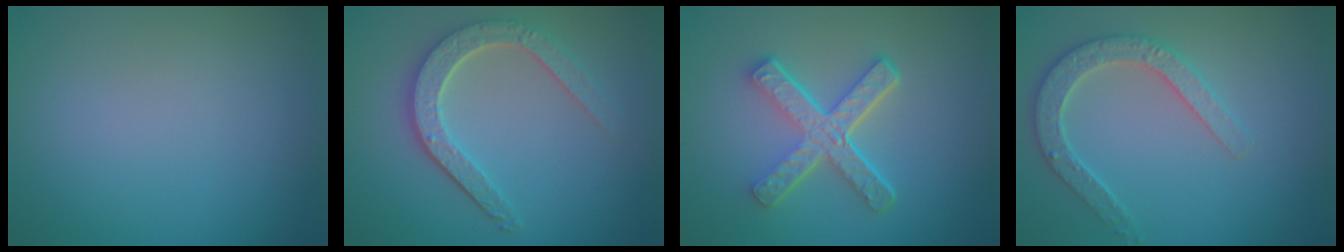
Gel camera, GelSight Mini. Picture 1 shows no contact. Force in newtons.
{"total": 4.7, "press": 3.7, "slide": 2.9}
{"total": 5.4, "press": 3.8, "slide": 3.8}
{"total": 3.3, "press": 3.2, "slide": 0.8}